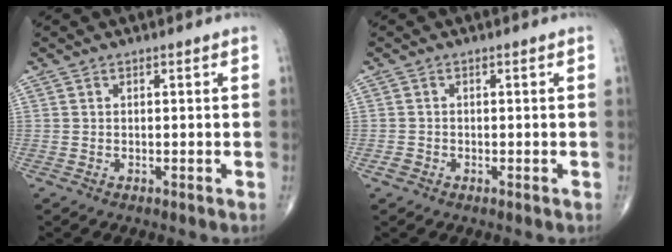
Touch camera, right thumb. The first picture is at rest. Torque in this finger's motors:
{"motor_torque": [-0.14, -0.05, -0.14, -0.11, 0.03]}